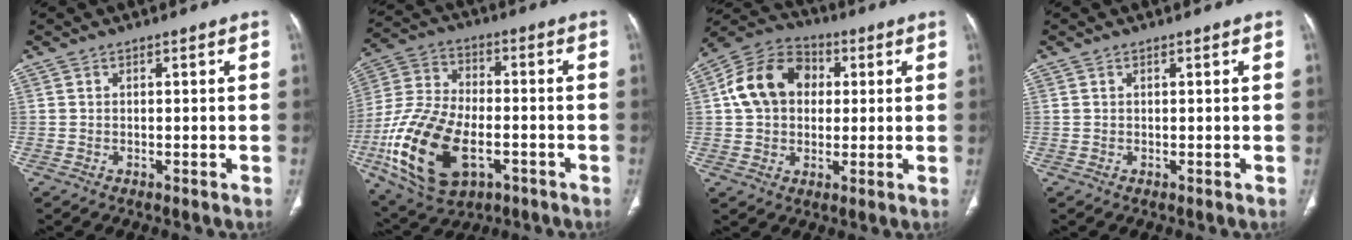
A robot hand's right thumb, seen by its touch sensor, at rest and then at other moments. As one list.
[{"total": 22.0, "force": [-6.6, 12.8, 16.6], "torque": [-0.333, 0.011, -0.104]}, {"total": 14.6, "force": [2.5, 10.8, 9.5], "torque": [-0.156, 0.028, 0.033]}, {"total": 0.0}]